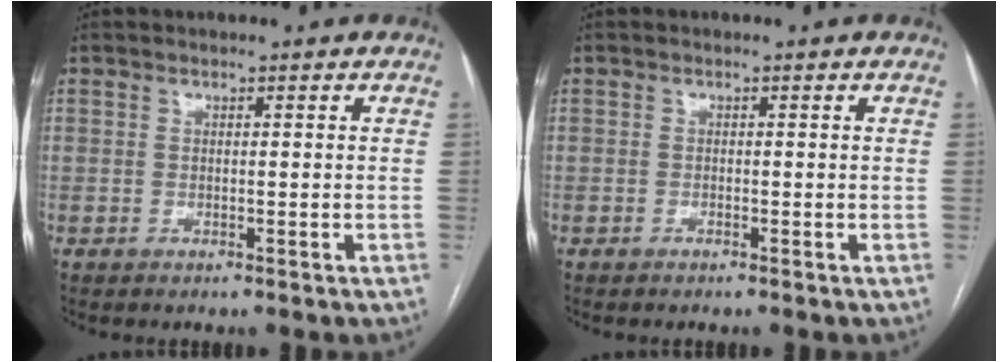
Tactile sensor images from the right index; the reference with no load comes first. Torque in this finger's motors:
{"motor_torque": [0.07, 0.01, -0.01, 0.00]}